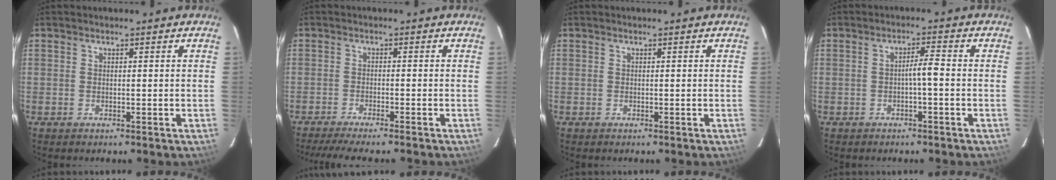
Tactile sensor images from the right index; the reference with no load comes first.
{"total": 9.6, "force": [-8.3, 0.4, 4.8], "torque": [-0.061, -0.016, -0.125]}
{"total": 0.0}
{"total": 2.6, "force": [-0.6, 0.1, 2.5], "torque": [-0.037, 0.004, -0.012]}